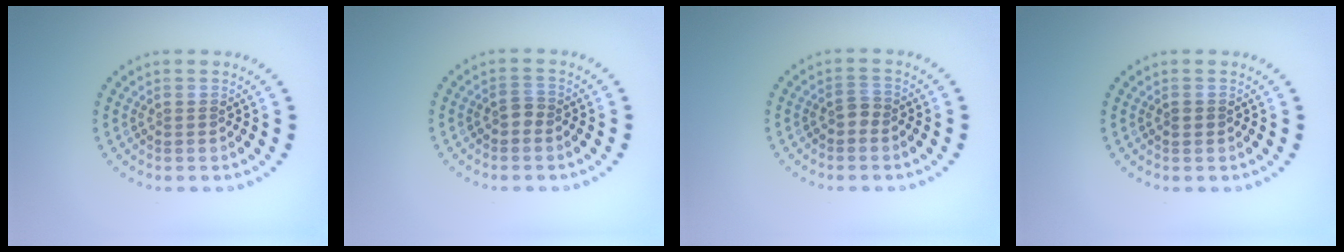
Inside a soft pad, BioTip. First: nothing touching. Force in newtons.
{"total": 0.9, "press": 0.9, "slide": 0.3}
{"total": 0.8, "press": 0.8, "slide": 0.3}
{"total": 0.9, "press": 0.9, "slide": 0.3}